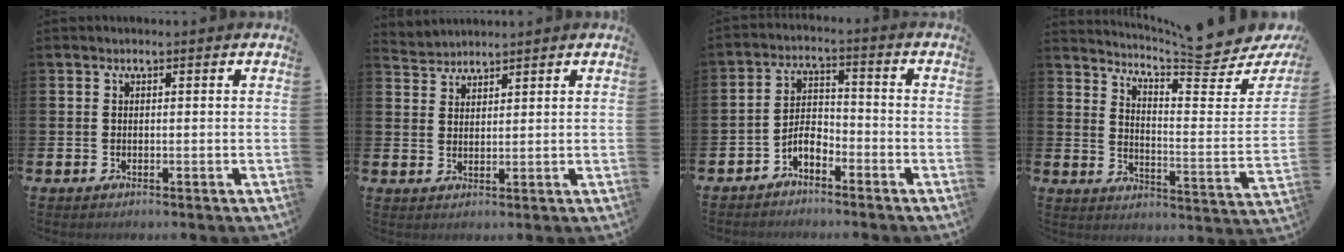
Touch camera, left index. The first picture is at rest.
{"total": 2.8, "force": [2.7, 0.3, -0.5], "torque": [0.002, -0.011, 0.052]}
{"total": 3.8, "force": [-2.6, 1.7, 2.1], "torque": [-0.045, 0.008, -0.051]}
{"total": 6.8, "force": [6.4, 0.6, 2.1], "torque": [-0.054, -0.069, 0.105]}